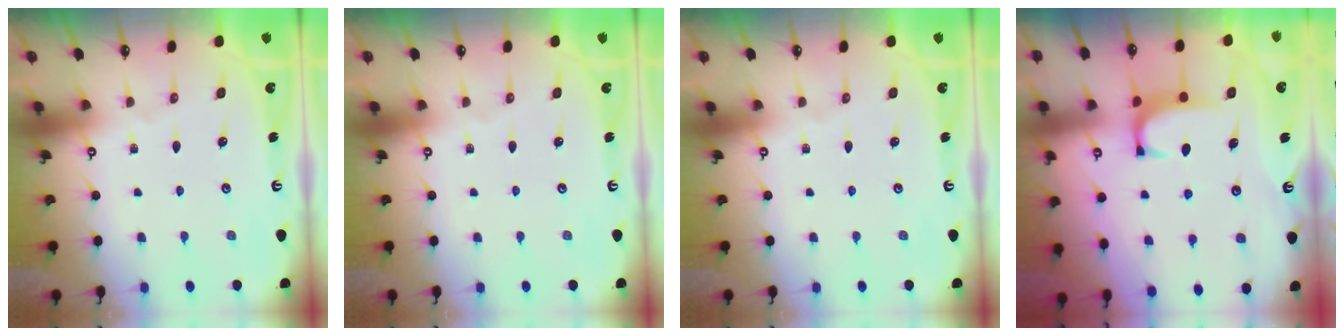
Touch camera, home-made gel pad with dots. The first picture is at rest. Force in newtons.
{"total": 0.0}
{"total": 0.0}
{"total": 1.7, "press": 1.7, "slide": 0.5}